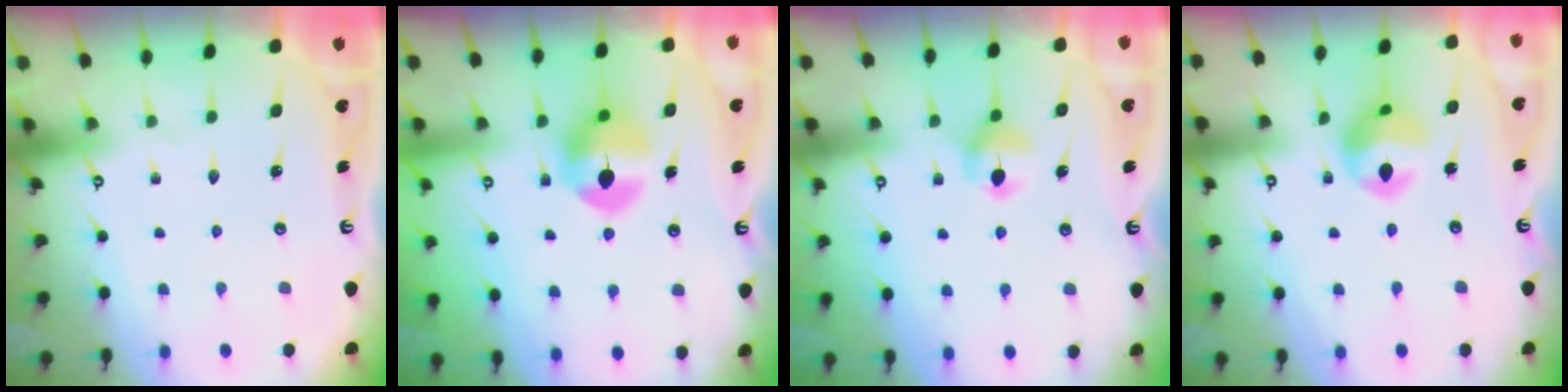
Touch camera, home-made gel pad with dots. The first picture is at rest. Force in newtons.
{"total": 11.3, "press": 11.3, "slide": 0.5}
{"total": 5.9, "press": 5.9, "slide": 0.7}
{"total": 12.1, "press": 12.0, "slide": 1.6}